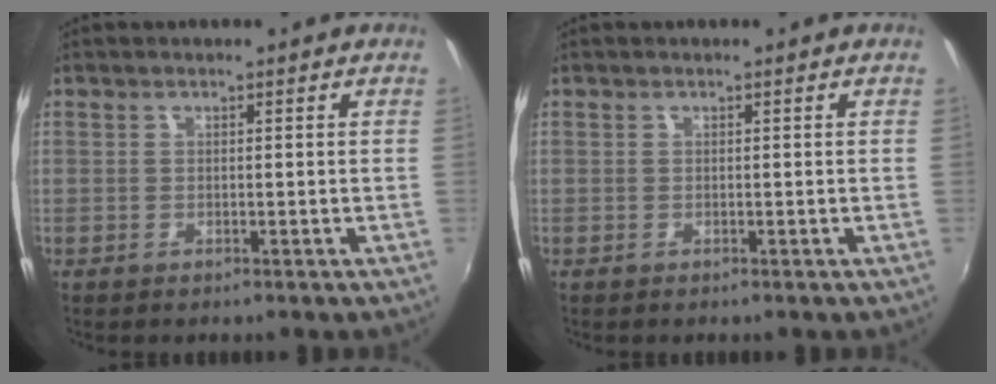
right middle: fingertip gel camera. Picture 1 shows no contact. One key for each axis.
{"total": 0.0}